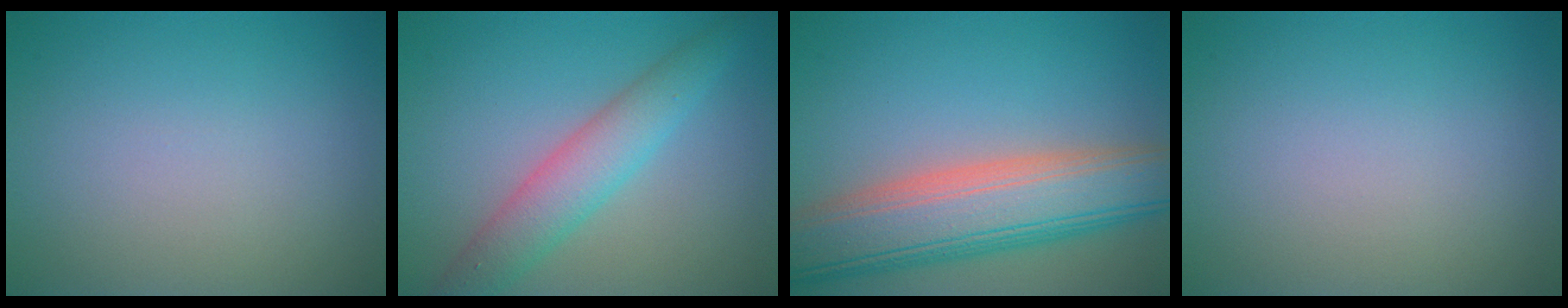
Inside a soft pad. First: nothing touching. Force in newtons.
{"total": 4.4, "press": 4.4, "slide": 0.1}
{"total": 10.0, "press": 10.0, "slide": 0.7}
{"total": 0.0}